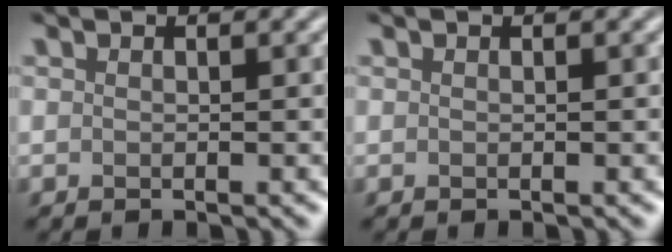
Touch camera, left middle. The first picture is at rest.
{"total": 0.0}